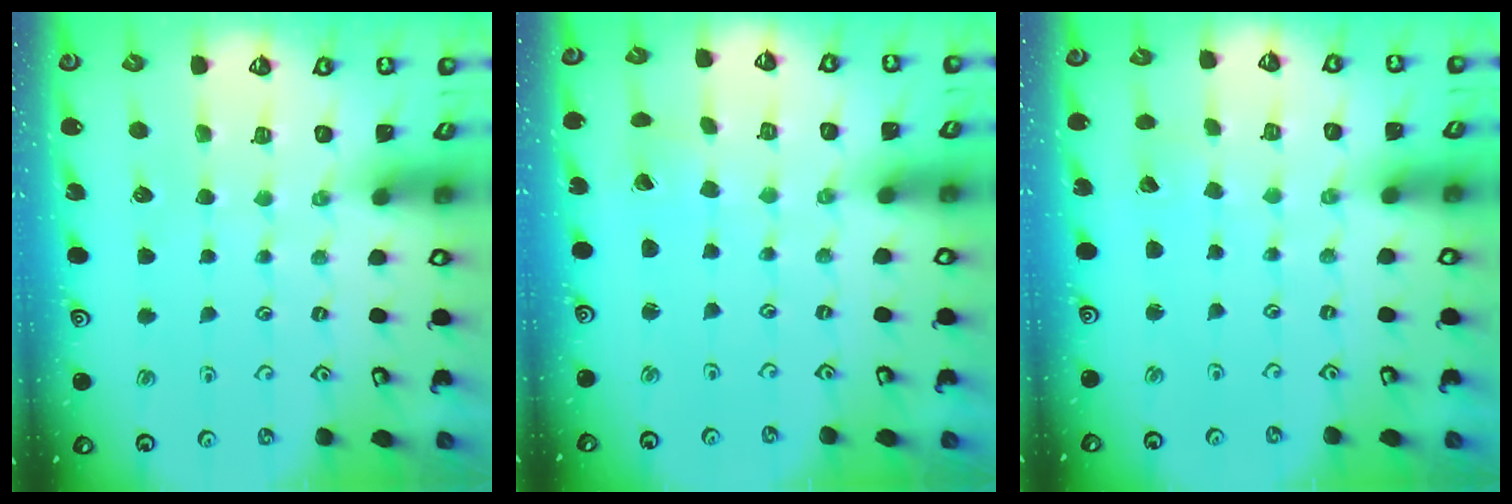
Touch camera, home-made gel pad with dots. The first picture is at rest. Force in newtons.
{"total": 1.2, "press": 1.2, "slide": 0.1}
{"total": 1.6, "press": 1.6, "slide": 0.0}